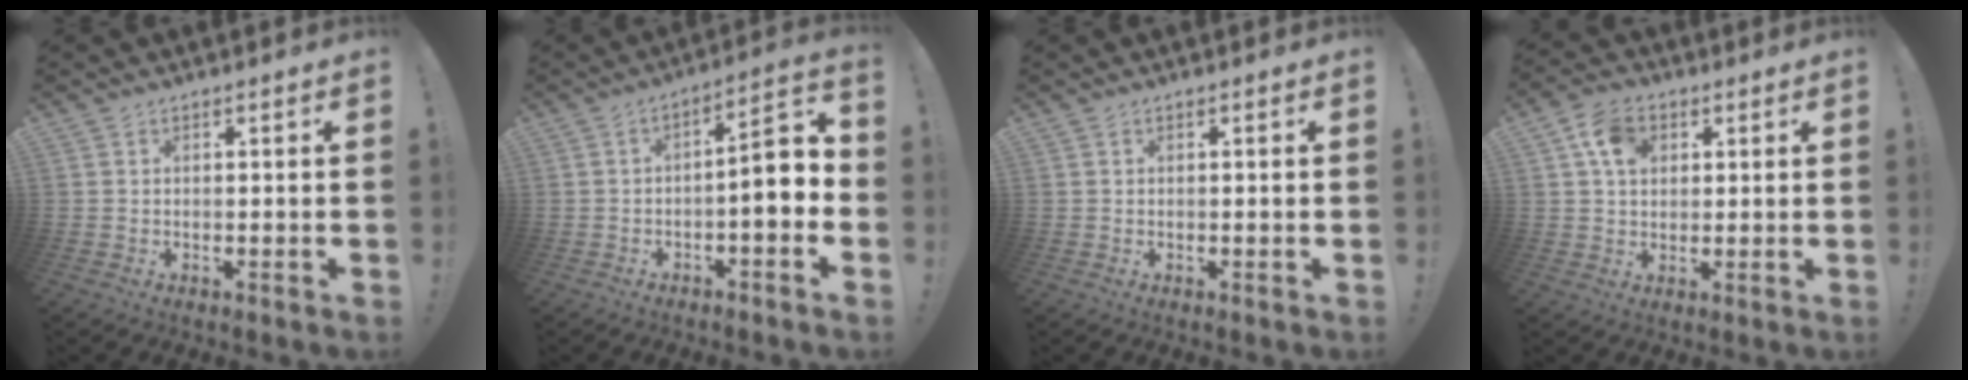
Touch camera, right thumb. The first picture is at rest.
{"total": 8.7, "force": [-1.7, 1.6, 8.3], "torque": [-0.127, 0.000, -0.034]}
{"total": 0.7, "force": [-0.2, -0.3, 0.7], "torque": [-0.011, -0.002, -0.005]}
{"total": 8.4, "force": [3.1, 6.5, 4.3], "torque": [-0.073, 0.002, 0.061]}